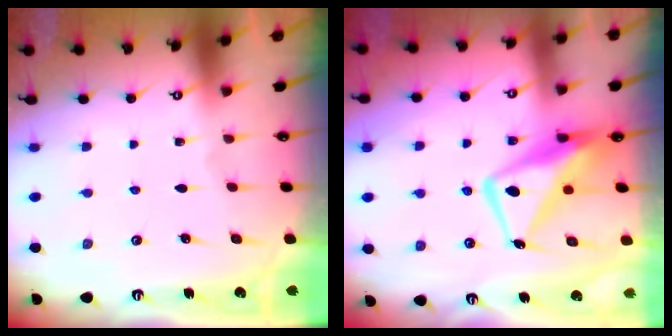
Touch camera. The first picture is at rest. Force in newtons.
{"total": 12.8, "press": 12.6, "slide": 1.8}